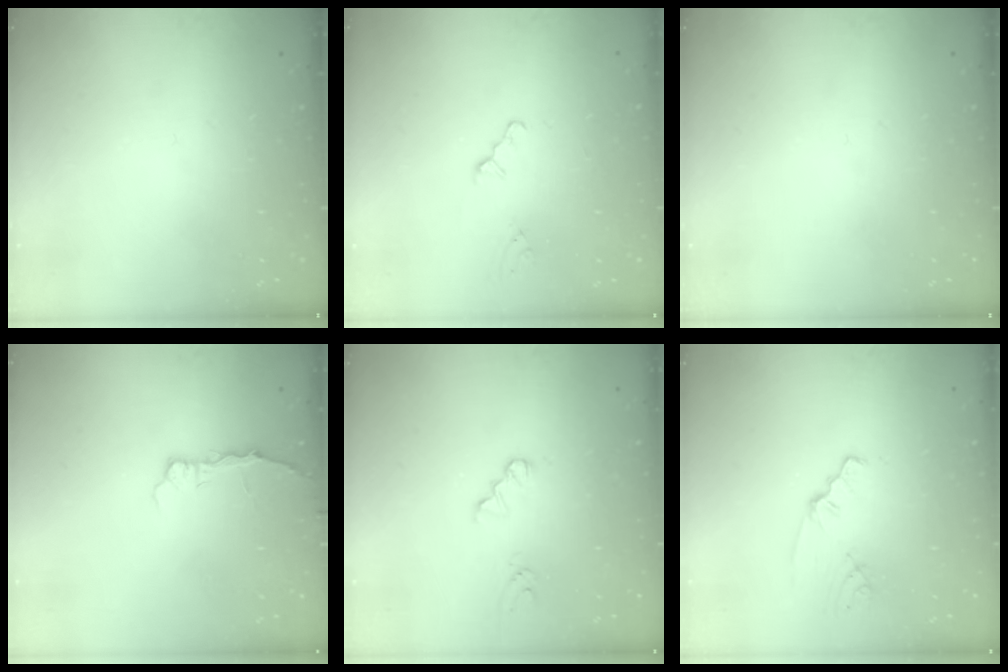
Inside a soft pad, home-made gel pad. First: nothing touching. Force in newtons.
{"total": 0.6, "press": 0.6, "slide": 0.2}
{"total": 0.0}
{"total": 2.8, "press": 2.8, "slide": 0.3}
{"total": 1.4, "press": 1.4, "slide": 0.2}
{"total": 1.9, "press": 1.9, "slide": 0.2}